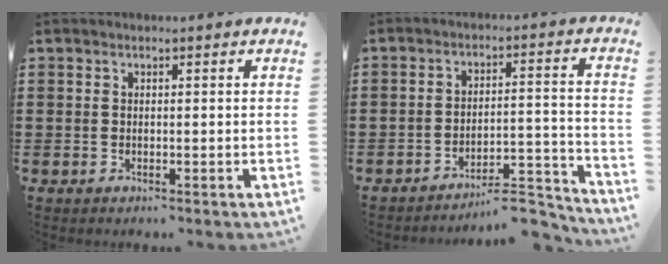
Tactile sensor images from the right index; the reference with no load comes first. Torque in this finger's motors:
{"motor_torque": [0.16, -0.28, 0.04, -0.01]}